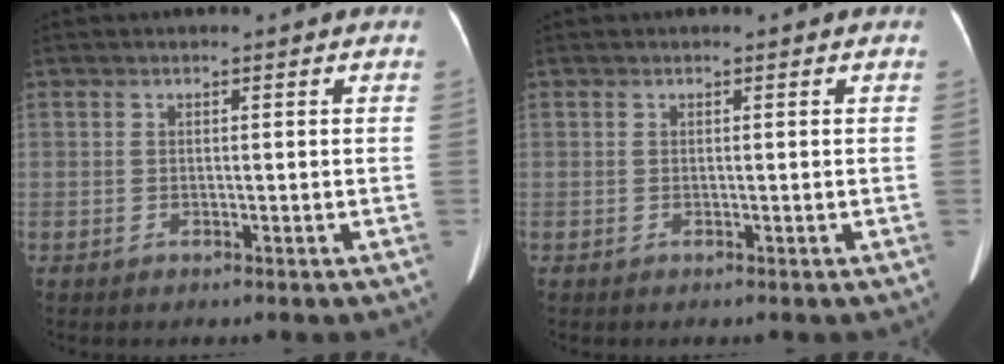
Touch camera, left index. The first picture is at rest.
{"total": 0.0}